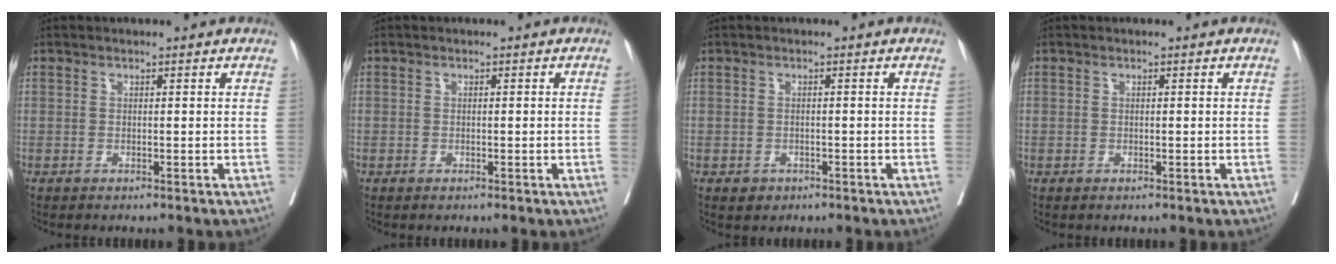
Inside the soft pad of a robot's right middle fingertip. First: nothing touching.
{"total": 0.0}
{"total": 1.4, "force": [-0.7, 1.1, 0.5], "torque": [-0.005, 0.001, -0.007]}
{"total": 0.0}